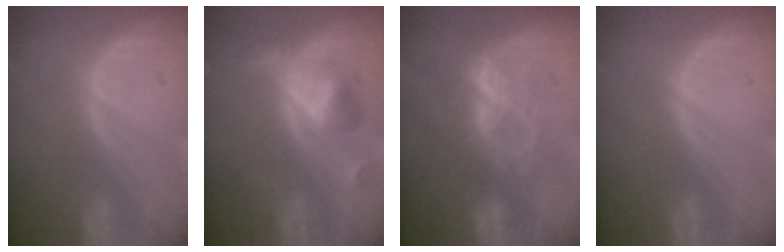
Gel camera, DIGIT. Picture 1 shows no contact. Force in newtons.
{"total": 6.0, "press": 5.3, "slide": 2.8}
{"total": 7.1, "press": 6.2, "slide": 3.6}
{"total": 0.0}